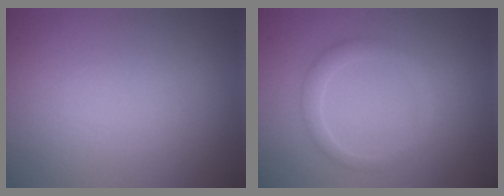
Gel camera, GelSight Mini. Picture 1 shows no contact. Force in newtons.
{"total": 1.9, "press": 1.9, "slide": 0.1}